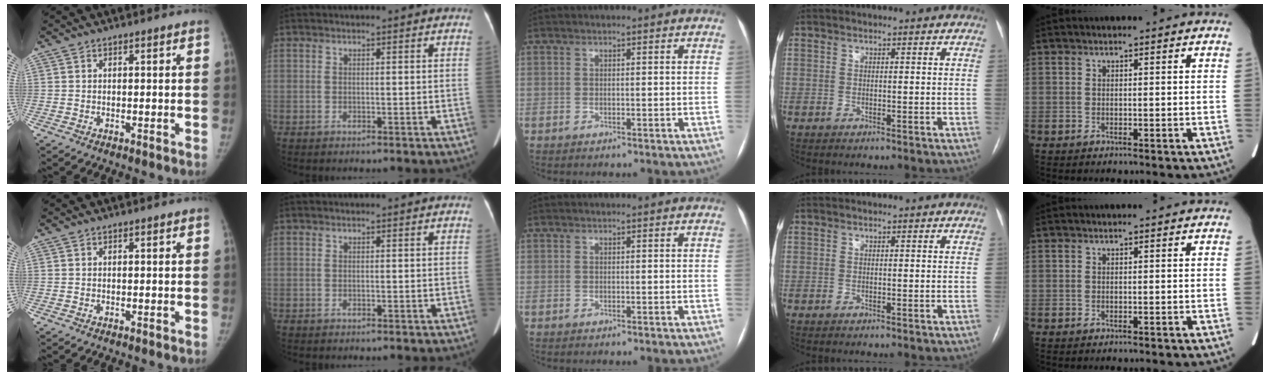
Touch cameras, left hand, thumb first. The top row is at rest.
{}